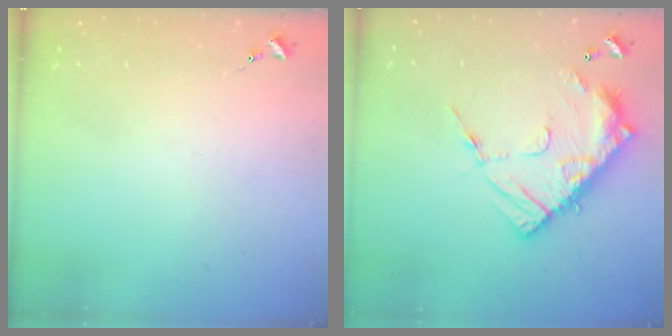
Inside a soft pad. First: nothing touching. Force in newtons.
{"total": 16.6, "press": 16.6, "slide": 1.5}